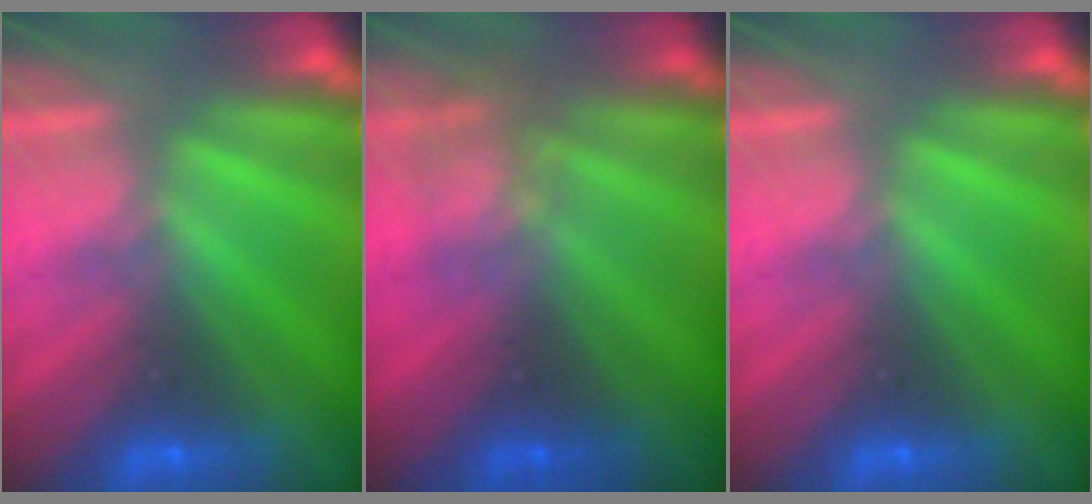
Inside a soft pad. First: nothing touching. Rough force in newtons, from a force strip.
{"total": 2.4}
{"total": 0.0}